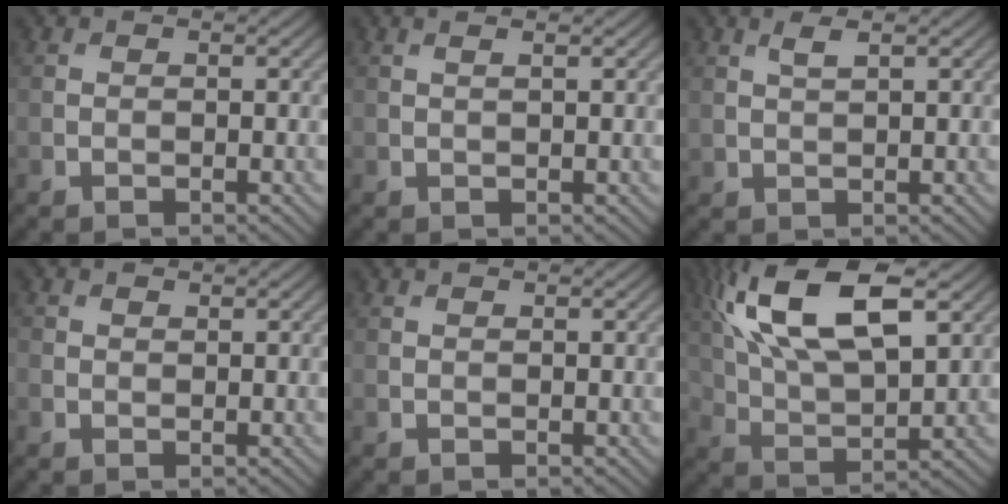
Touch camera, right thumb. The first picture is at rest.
{"total": 1.1, "force": [0.7, 0.1, 0.9], "torque": [-0.015, 0.003, 0.008]}
{"total": 1.7, "force": [1.0, 0.4, 1.3], "torque": [-0.033, 0.002, 0.023]}
{"total": 1.0, "force": [0.4, 0.9, 0.3], "torque": [-0.008, 0.001, 0.003]}
{"total": 0.0}
{"total": 15.6, "force": [6.4, 7.2, 12.3], "torque": [-0.265, 0.017, 0.116]}